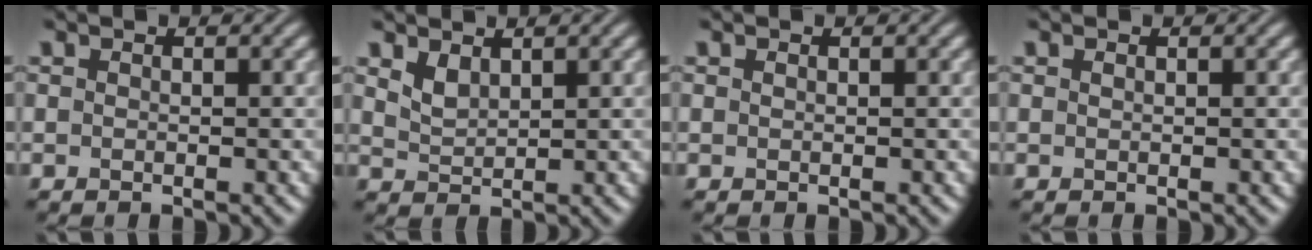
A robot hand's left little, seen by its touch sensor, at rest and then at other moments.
{"total": 1.7, "force": [1.2, 0.8, 0.8], "torque": [-0.022, -0.003, 0.031]}
{"total": 0.0}
{"total": 0.0}